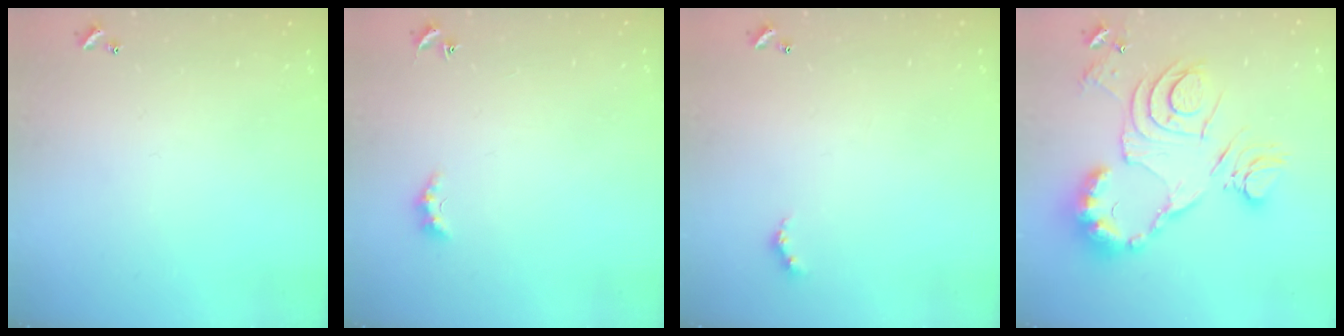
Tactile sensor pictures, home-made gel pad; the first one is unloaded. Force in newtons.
{"total": 2.4, "press": 2.4, "slide": 0.6}
{"total": 3.4, "press": 3.3, "slide": 0.6}
{"total": 17.7, "press": 17.6, "slide": 1.4}